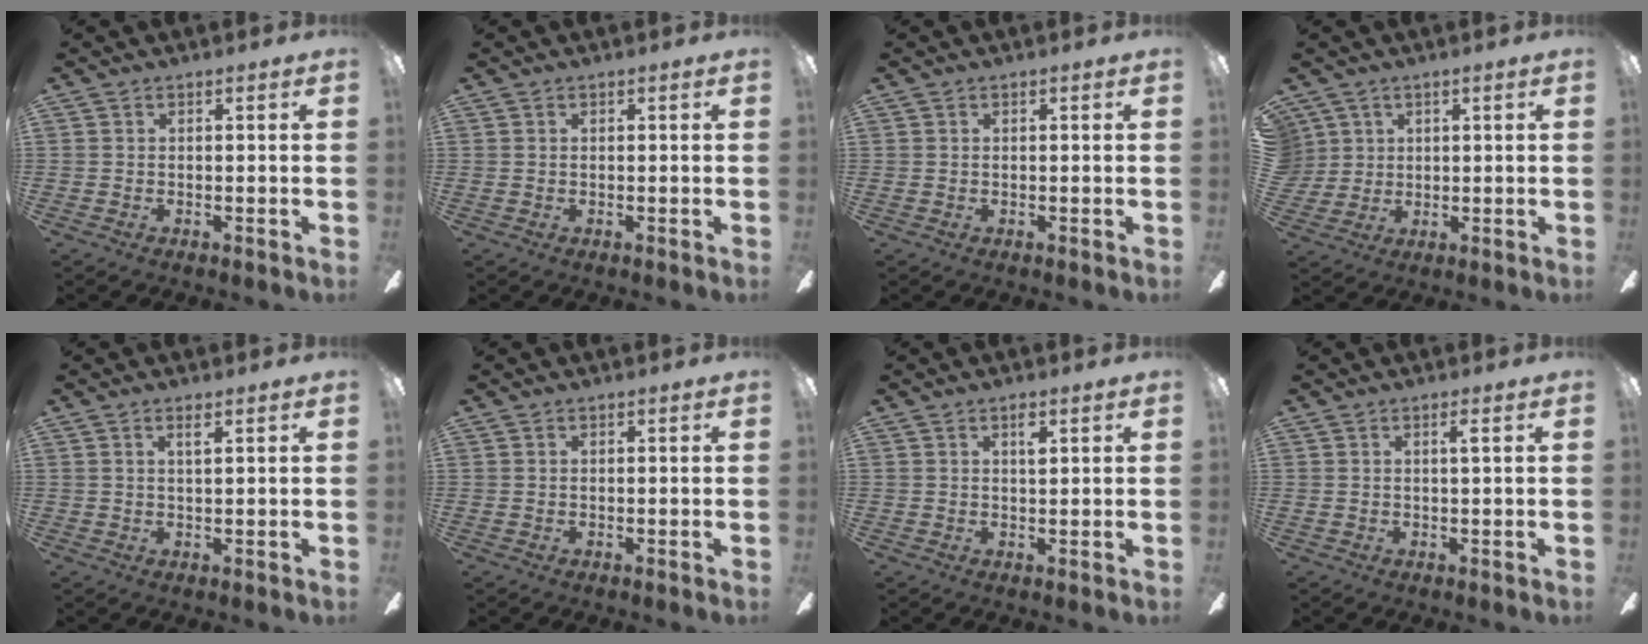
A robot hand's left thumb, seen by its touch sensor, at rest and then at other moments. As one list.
[{"total": 0.0}, {"total": 0.0}, {"total": 4.5, "force": [2.0, 4.0, 0.2], "torque": [-0.015, 0.006, 0.038]}, {"total": 2.0, "force": [1.2, 0.3, 1.6], "torque": [-0.035, 0.001, 0.020]}, {"total": 0.0}, {"total": 2.6, "force": [1.4, 1.1, 1.9], "torque": [-0.026, -0.003, 0.019]}, {"total": 1.3, "force": [0.6, 0.0, 1.2], "torque": [-0.025, 0.002, 0.008]}]